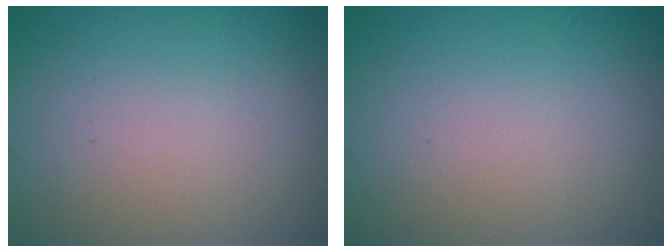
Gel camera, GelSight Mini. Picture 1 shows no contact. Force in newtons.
{"total": 0.0}